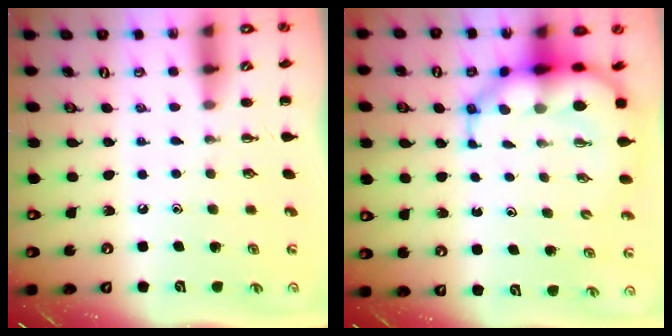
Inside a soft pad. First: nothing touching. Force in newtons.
{"total": 8.6, "press": 8.3, "slide": 2.4}